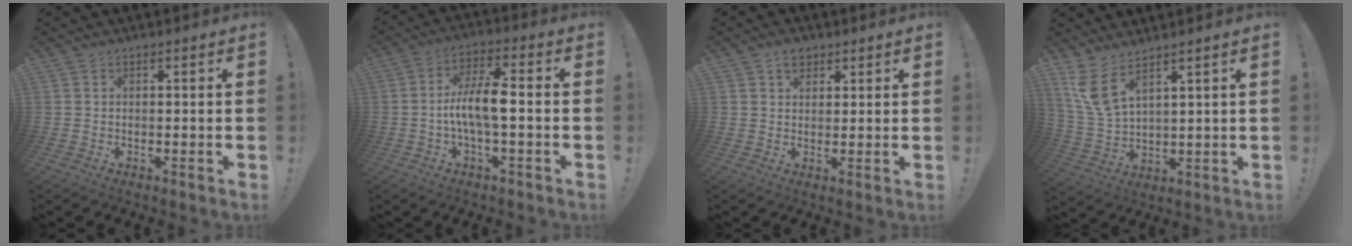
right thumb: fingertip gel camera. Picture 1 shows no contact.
{"total": 10.1, "force": [-1.5, 2.7, 9.6], "torque": [-0.181, 0.009, -0.028]}
{"total": 4.3, "force": [2.8, 2.9, 1.4], "torque": [-0.005, -0.009, 0.047]}
{"total": 8.5, "force": [5.8, 2.8, 5.5], "torque": [-0.124, -0.027, 0.114]}